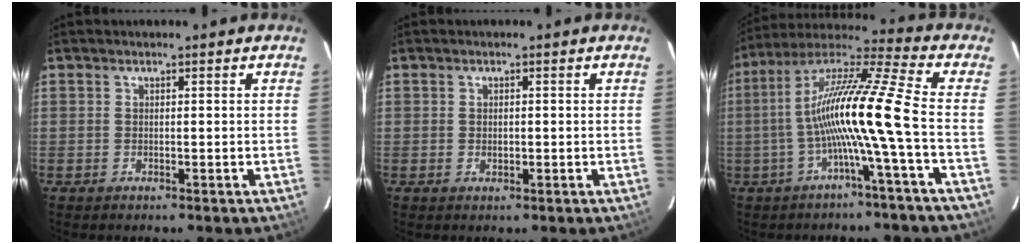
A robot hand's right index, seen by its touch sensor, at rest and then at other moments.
{"total": 1.3, "force": [-0.1, 1.0, 0.8], "torque": [-0.012, 0.003, -0.001]}
{"total": 14.5, "force": [-3.4, -1.7, 14.0], "torque": [-0.249, 0.007, -0.068]}